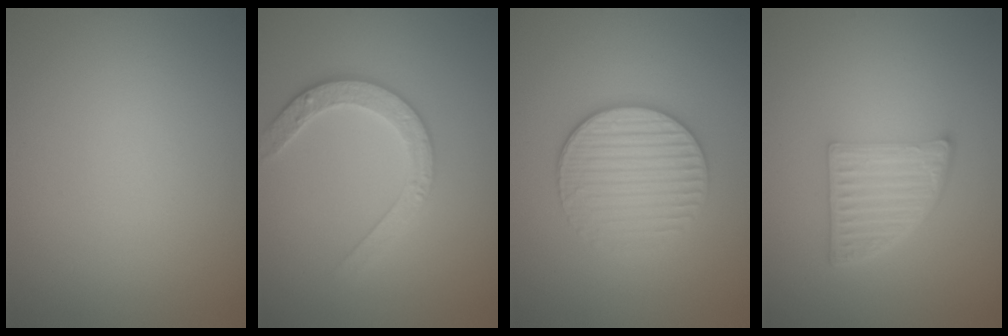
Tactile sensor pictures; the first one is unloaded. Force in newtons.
{"total": 3.2, "press": 3.1, "slide": 1.0}
{"total": 3.8, "press": 3.4, "slide": 1.9}
{"total": 4.8, "press": 3.3, "slide": 3.4}